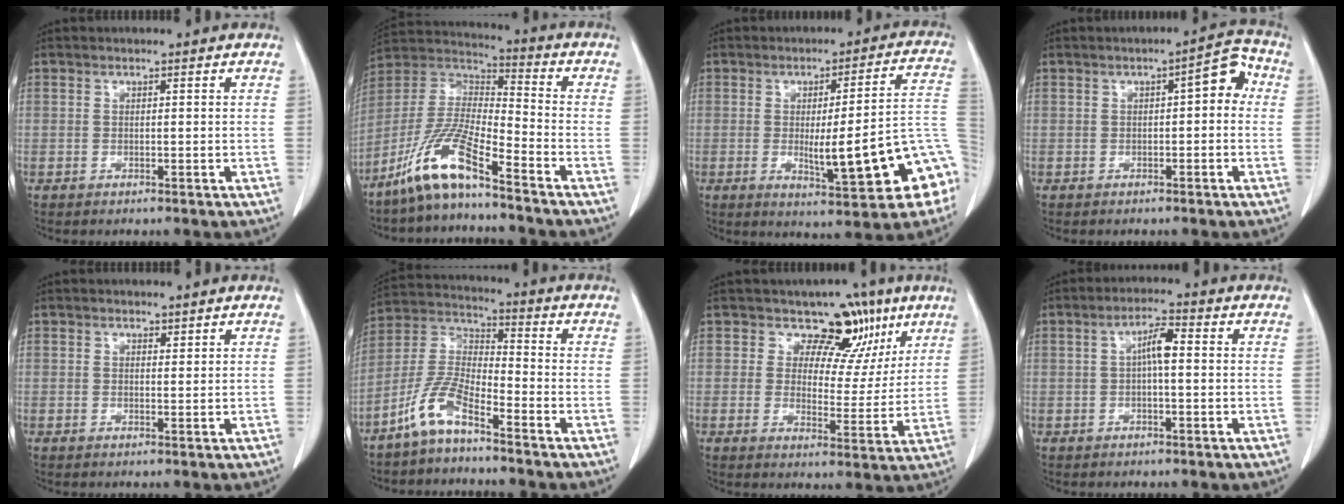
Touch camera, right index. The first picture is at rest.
{"total": 11.9, "force": [-8.4, 1.2, 8.3], "torque": [-0.181, -0.002, -0.168]}
{"total": 16.1, "force": [-4.2, 1.9, 15.5], "torque": [-0.143, 0.020, -0.041]}
{"total": 4.8, "force": [0.5, 1.8, 4.5], "torque": [-0.055, 0.028, 0.002]}
{"total": 5.5, "force": [5.0, 1.4, 1.9], "torque": [-0.028, -0.013, 0.089]}
{"total": 8.2, "force": [-5.9, 1.8, 5.5], "torque": [-0.132, -0.001, -0.128]}
{"total": 8.1, "force": [5.6, 5.4, 2.2], "torque": [-0.008, -0.009, 0.063]}
{"total": 3.9, "force": [0.3, 0.7, 3.8], "torque": [-0.068, 0.010, 0.002]}